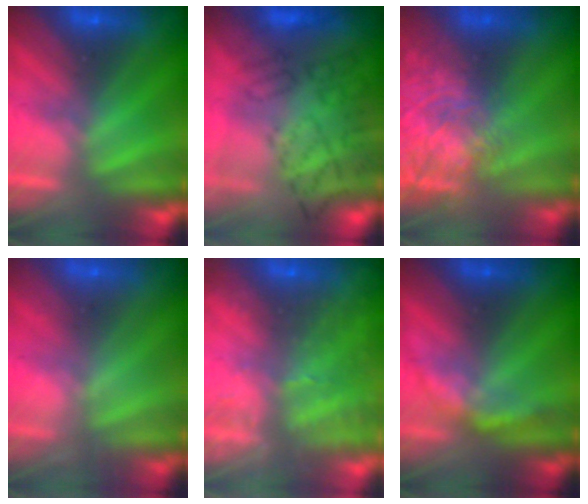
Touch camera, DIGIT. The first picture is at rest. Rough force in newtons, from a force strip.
{"total": 9.1}
{"total": 7.8}
{"total": 2.5}
{"total": 13.7}
{"total": 2.2}